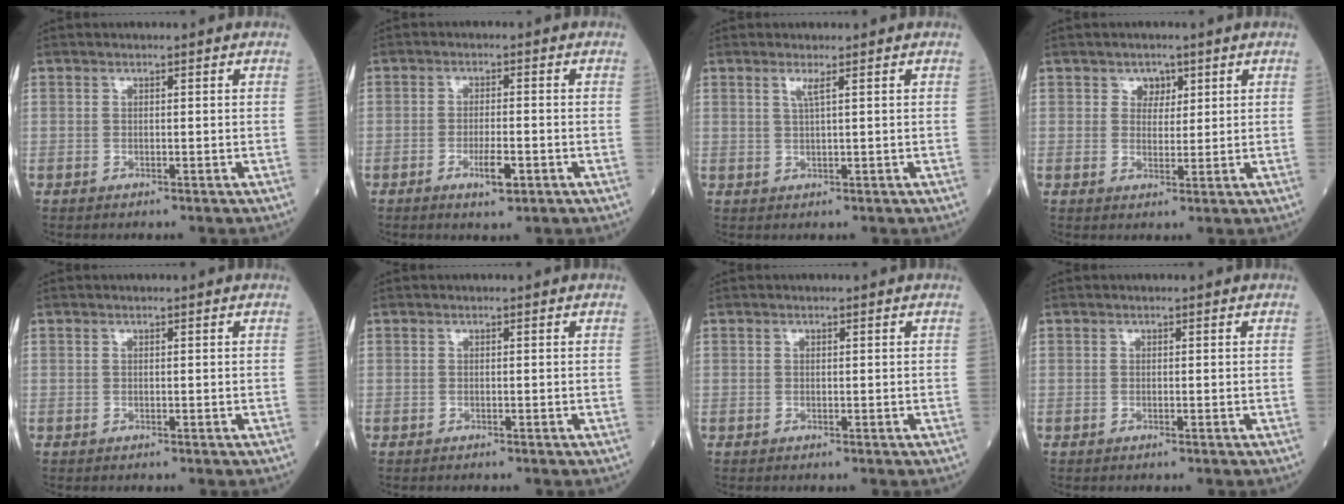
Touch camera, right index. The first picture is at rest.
{"total": 3.8, "force": [-1.8, 0.7, 3.3], "torque": [-0.060, -0.001, -0.029]}
{"total": 1.6, "force": [0.8, -0.3, 1.3], "torque": [-0.032, -0.001, 0.016]}
{"total": 2.6, "force": [1.4, 2.0, 0.9], "torque": [-0.008, 0.002, 0.019]}
{"total": 0.0}
{"total": 0.0}
{"total": 0.0}
{"total": 0.0}